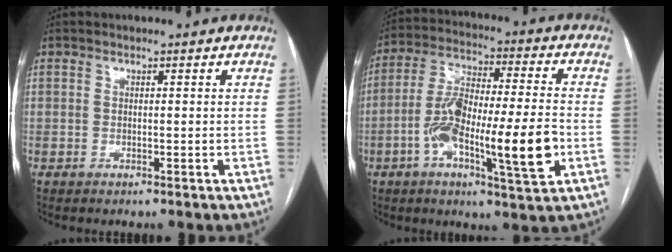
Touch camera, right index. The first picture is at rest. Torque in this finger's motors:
{"motor_torque": [0.74, -0.14, 1.04, 0.21]}